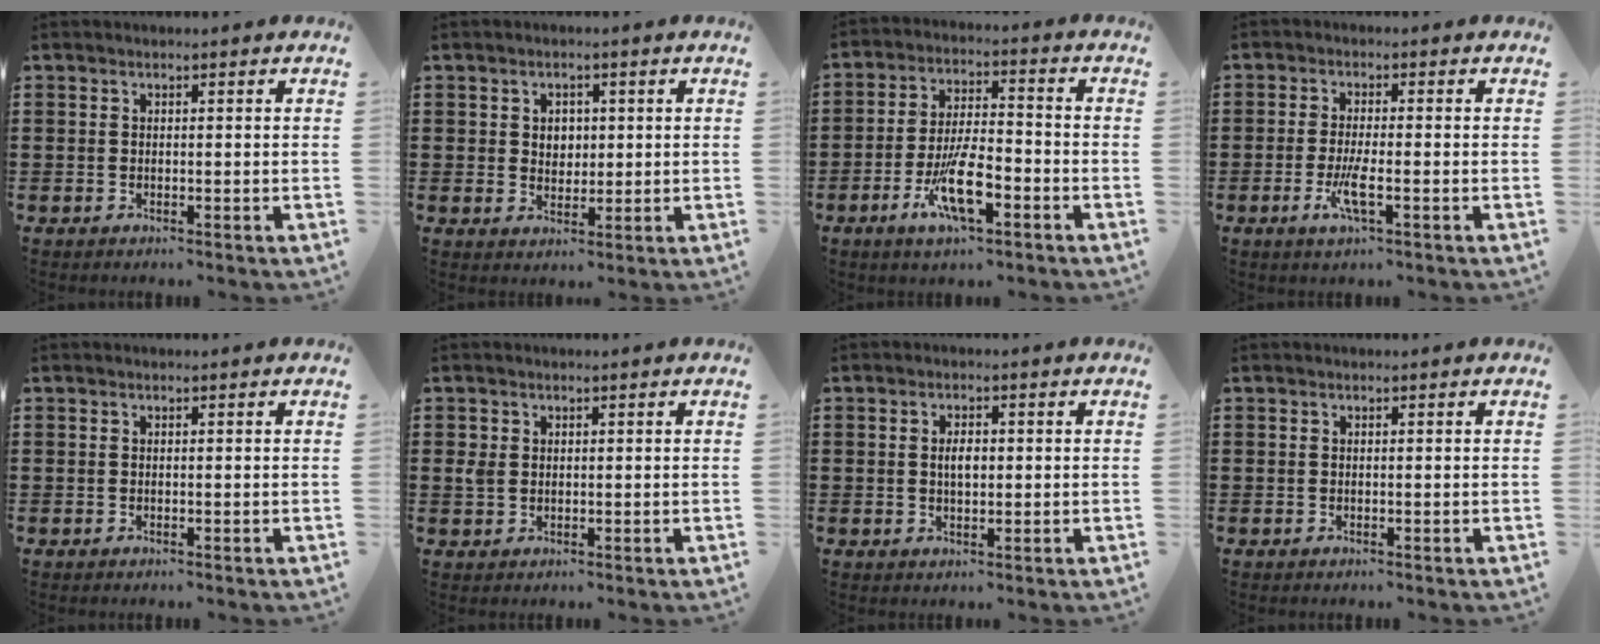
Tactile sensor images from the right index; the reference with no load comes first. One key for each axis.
{"total": 2.6, "fx": 0.7, "fy": 2.2, "fz": 1.2, "tx": -0.024, "ty": 0.007, "tz": 0.008}
{"total": 9.6, "fx": -4.2, "fy": 3.1, "fz": 8.0, "tx": -0.166, "ty": -0.006, "tz": -0.077}
{"total": 4.5, "fx": -1.7, "fy": 0.6, "fz": 4.1, "tx": -0.095, "ty": -0.018, "tz": -0.036}
{"total": 0.0}
{"total": 1.7, "fx": 0.3, "fy": 1.4, "fz": 0.9, "tx": -0.020, "ty": 0.007, "tz": 0.006}
{"total": 2.7, "fx": 0.2, "fy": 1.2, "fz": 2.3, "tx": -0.039, "ty": 0.002, "tz": 0.000}
{"total": 0.0}